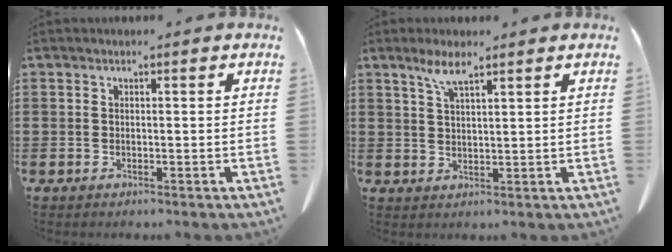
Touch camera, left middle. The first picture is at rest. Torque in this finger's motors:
{"motor_torque": [1.69, 0.45, 0.29, 0.06]}